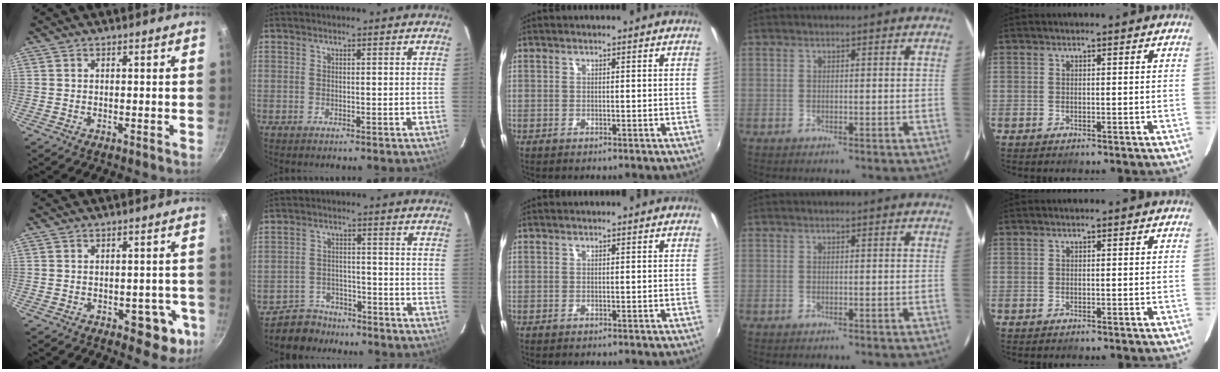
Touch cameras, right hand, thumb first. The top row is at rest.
{"thumb": {"total": 8.4, "force": [-2.8, 5.0, 6.1], "torque": [-0.030, 0.013, -0.030]}, "index": {"total": 6.3, "force": [-5.3, 3.5, 0.2], "torque": [-0.024, 0.018, -0.084]}}